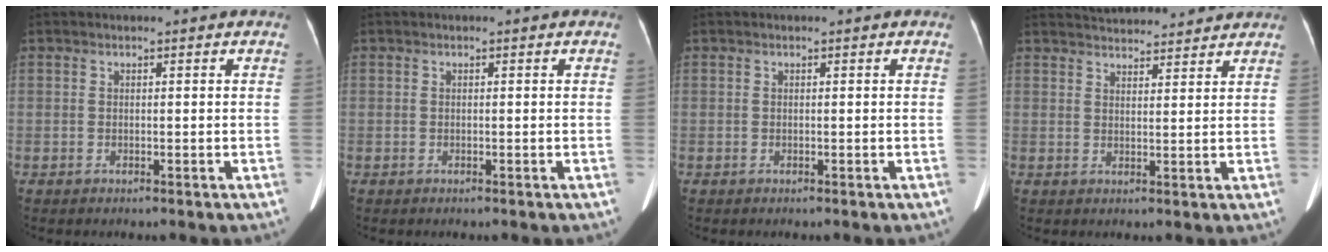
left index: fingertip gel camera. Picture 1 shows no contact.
{"total": 0.0}
{"total": 0.0}
{"total": 10.7, "force": [10.3, 1.5, 2.4], "torque": [-0.041, 0.020, 0.140]}